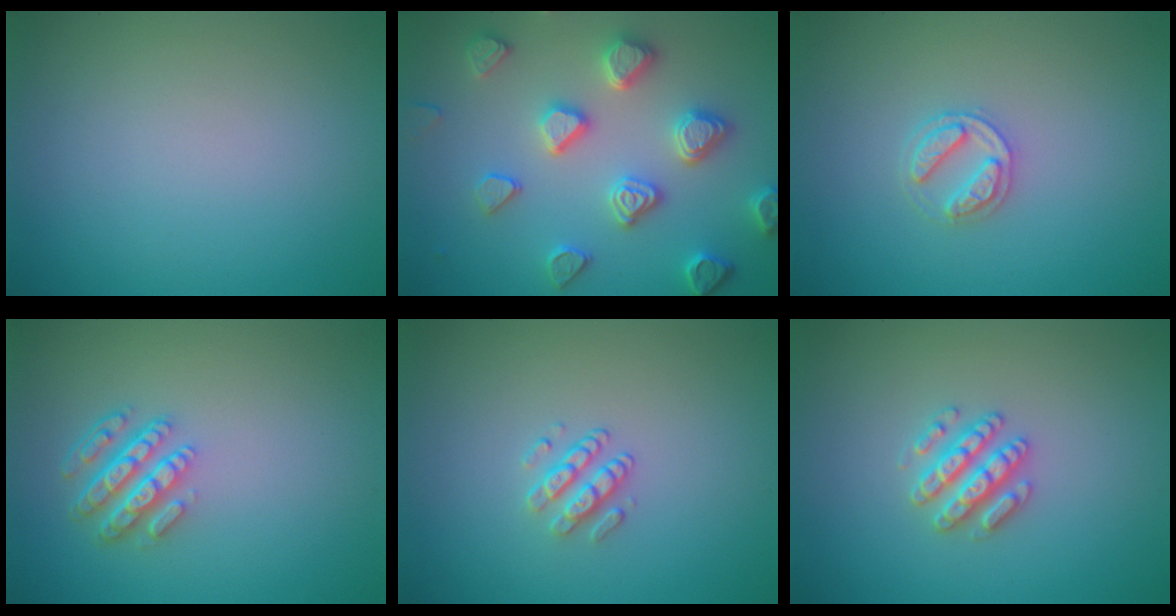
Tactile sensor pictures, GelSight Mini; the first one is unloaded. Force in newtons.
{"total": 4.6, "press": 4.5, "slide": 1.0}
{"total": 2.4, "press": 2.4, "slide": 0.4}
{"total": 4.5, "press": 3.4, "slide": 3.0}
{"total": 1.8, "press": 1.3, "slide": 1.2}
{"total": 2.9, "press": 2.8, "slide": 0.5}